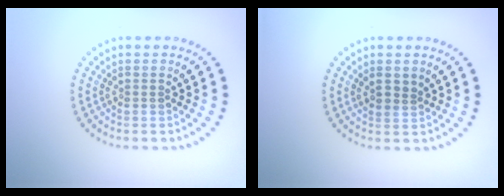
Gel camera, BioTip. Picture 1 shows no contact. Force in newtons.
{"total": 1.6, "press": 1.4, "slide": 0.6}